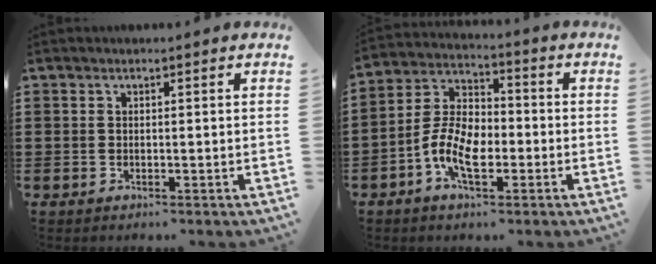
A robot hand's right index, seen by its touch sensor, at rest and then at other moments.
{"total": 8.4, "force": [-3.0, 4.5, 6.5], "torque": [-0.160, -0.002, -0.064]}